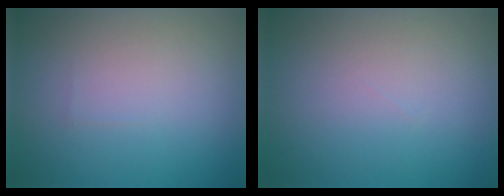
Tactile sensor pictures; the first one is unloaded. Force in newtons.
{"total": 0.0}